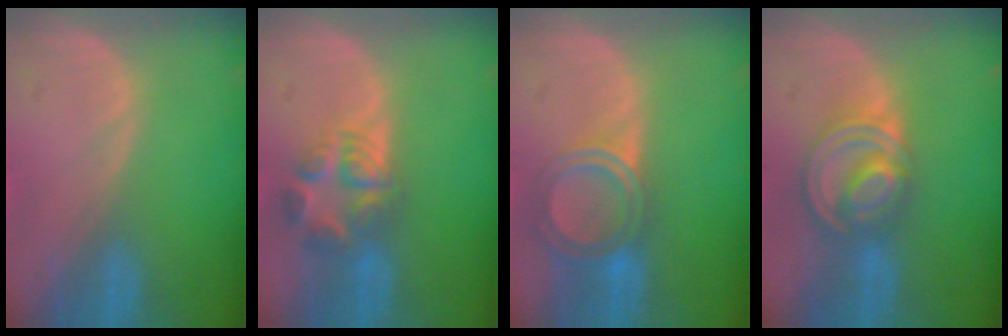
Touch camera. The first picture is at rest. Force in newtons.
{"total": 6.0, "press": 6.0, "slide": 0.5}
{"total": 6.1, "press": 5.3, "slide": 3.1}
{"total": 8.0, "press": 6.8, "slide": 4.1}